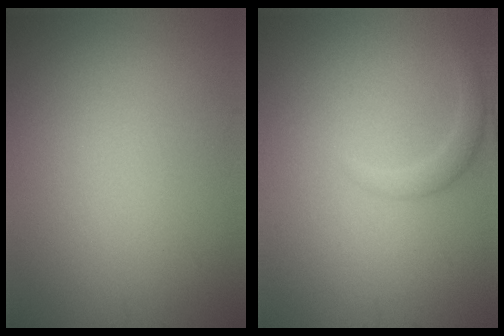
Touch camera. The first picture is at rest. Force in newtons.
{"total": 1.4, "press": 1.4, "slide": 0.1}